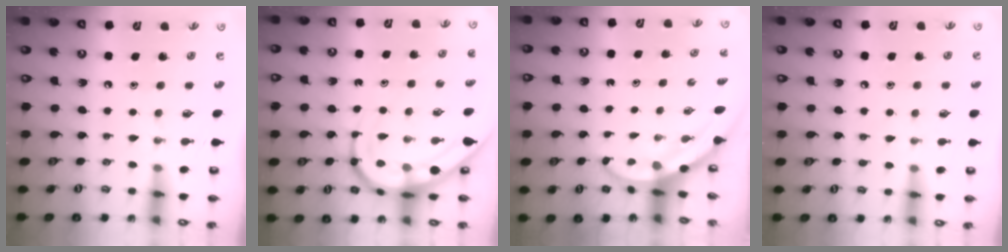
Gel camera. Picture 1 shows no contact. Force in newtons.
{"total": 10.4, "press": 10.4, "slide": 1.0}
{"total": 3.1, "press": 3.1, "slide": 0.0}
{"total": 4.0, "press": 4.0, "slide": 0.5}